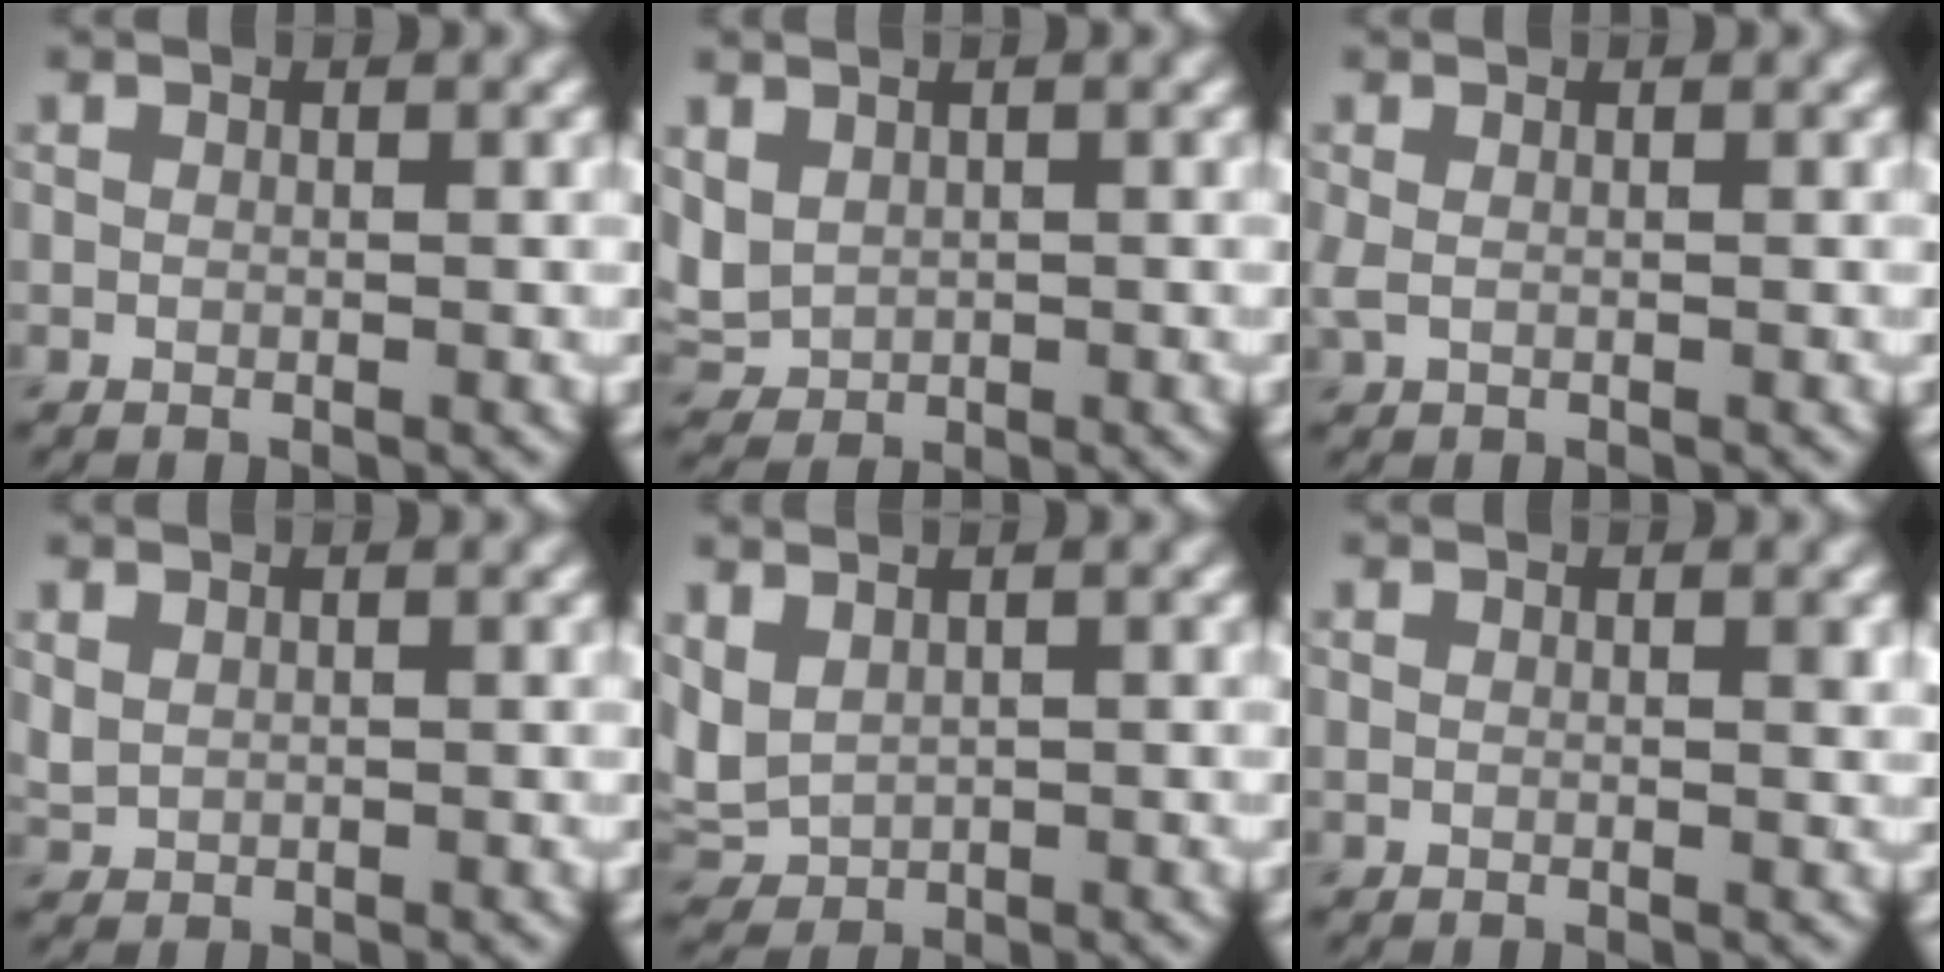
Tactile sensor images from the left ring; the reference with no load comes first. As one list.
[{"total": 2.7, "force": [0.5, 2.1, 1.5], "torque": [-0.041, -0.002, 0.014]}, {"total": 0.8, "force": [0.1, 0.4, 0.7], "torque": [-0.019, 0.002, 0.001]}, {"total": 0.8, "force": [0.5, 0.5, 0.4], "torque": [-0.012, -0.001, 0.014]}, {"total": 2.8, "force": [0.8, 2.0, 1.8], "torque": [-0.052, -0.001, 0.021]}, {"total": 0.7, "force": [0.3, 0.2, 0.6], "torque": [-0.007, -0.001, 0.004]}]